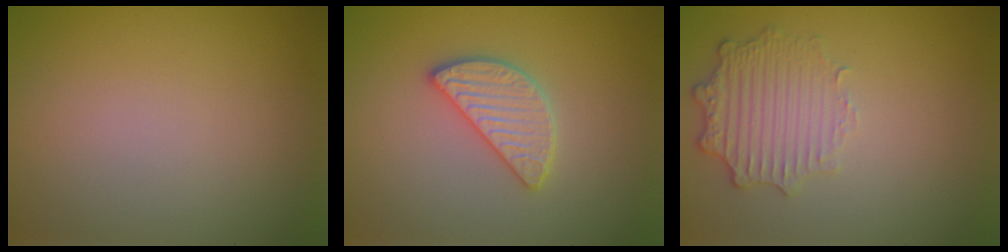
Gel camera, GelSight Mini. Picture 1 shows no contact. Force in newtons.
{"total": 2.9, "press": 2.9, "slide": 0.3}
{"total": 2.9, "press": 2.4, "slide": 1.6}